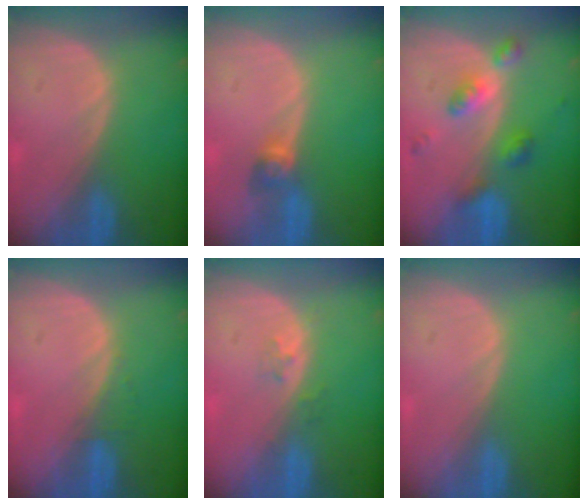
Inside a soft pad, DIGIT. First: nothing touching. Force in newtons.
{"total": 2.7, "press": 2.5, "slide": 0.9}
{"total": 5.7, "press": 5.6, "slide": 0.3}
{"total": 1.2, "press": 1.1, "slide": 0.4}
{"total": 1.9, "press": 1.4, "slide": 1.2}
{"total": 0.0}